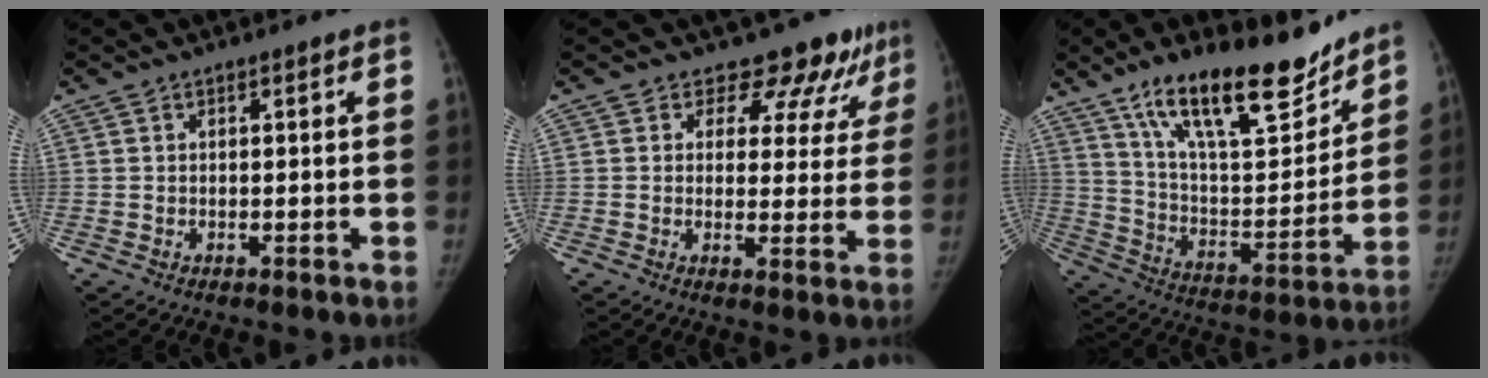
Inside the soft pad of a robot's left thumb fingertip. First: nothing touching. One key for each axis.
{"total": 9.6, "fx": 7.6, "fy": 5.5, "fz": 2.2, "tx": 0.025, "ty": -0.036, "tz": 0.071}
{"total": 23.0, "fx": 16.6, "fy": 7.6, "fz": 14.1, "tx": -0.183, "ty": -0.082, "tz": 0.279}